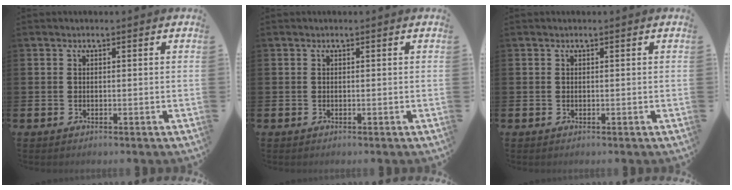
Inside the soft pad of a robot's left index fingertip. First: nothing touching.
{"total": 0.0}
{"total": 0.0}